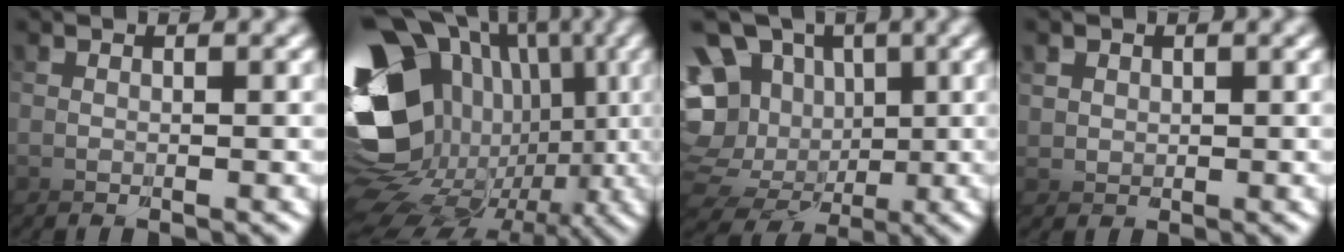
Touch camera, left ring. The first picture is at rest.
{"total": 17.9, "force": [-1.8, 12.1, 13.0], "torque": [-0.234, -0.026, -0.023]}
{"total": 10.1, "force": [1.3, 8.8, 4.9], "torque": [-0.128, -0.009, 0.015]}
{"total": 3.2, "force": [1.0, 2.9, -1.0], "torque": [-0.003, -0.012, 0.017]}